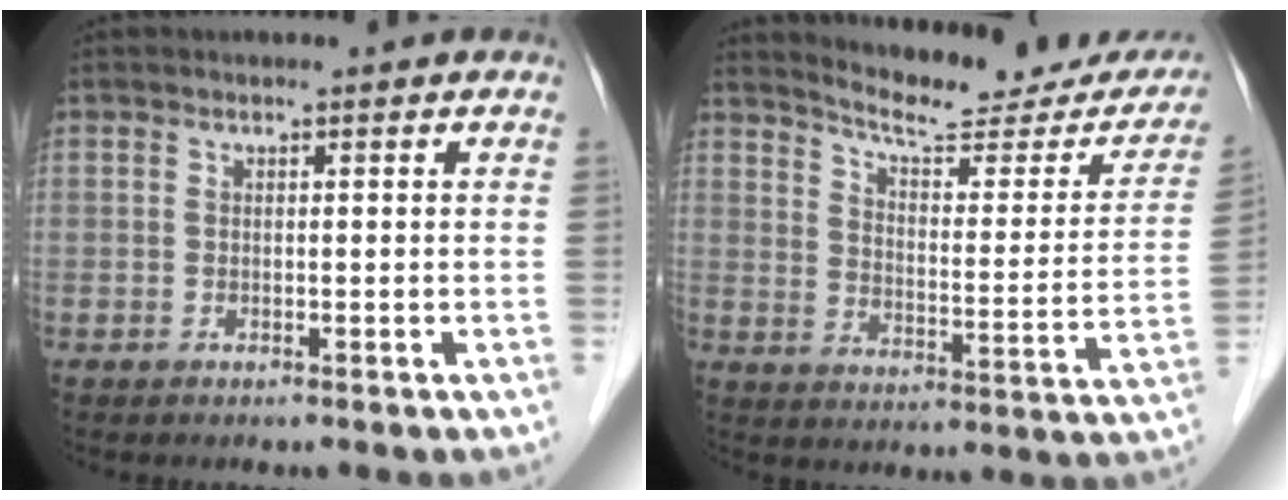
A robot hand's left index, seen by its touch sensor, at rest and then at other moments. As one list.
[{"total": 19.8, "force": [18.3, 3.8, 6.6], "torque": [-0.081, -0.050, 0.227]}]